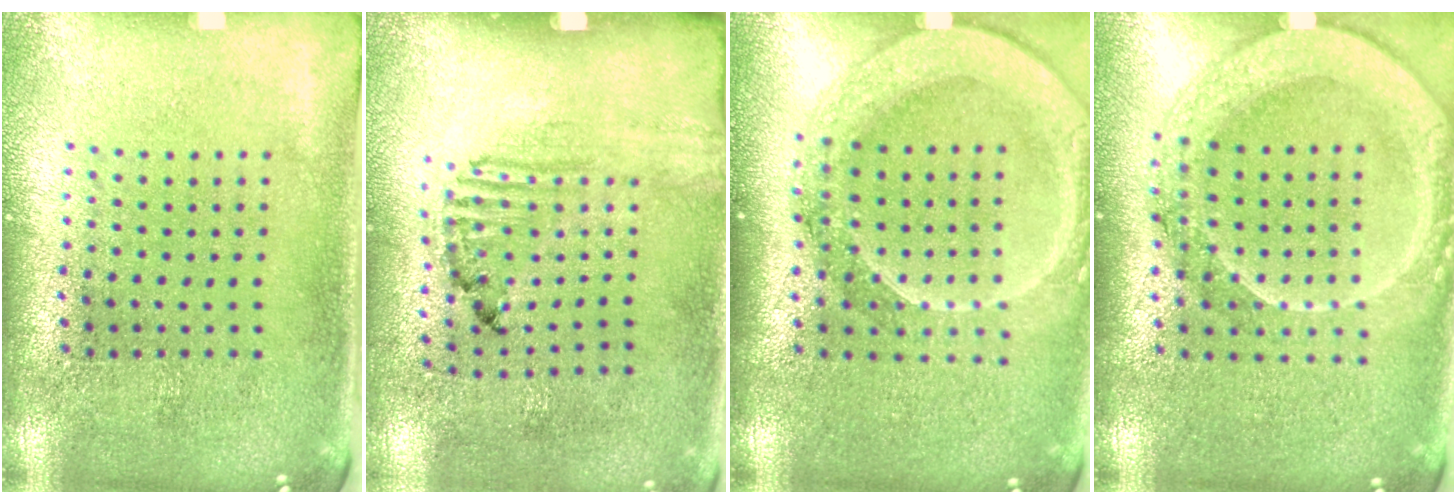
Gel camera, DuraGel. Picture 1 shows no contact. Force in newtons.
{"total": 1.7, "press": 1.0, "slide": 1.3}
{"total": 2.2, "press": 2.0, "slide": 1.1}
{"total": 2.0, "press": 1.9, "slide": 0.6}